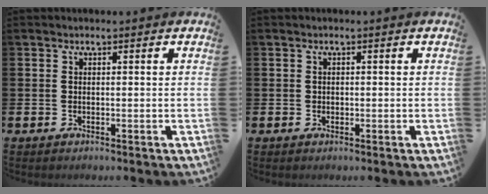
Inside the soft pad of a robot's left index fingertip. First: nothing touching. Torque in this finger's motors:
{"motor_torque": [-0.28, 0.01, -0.08, -0.01]}